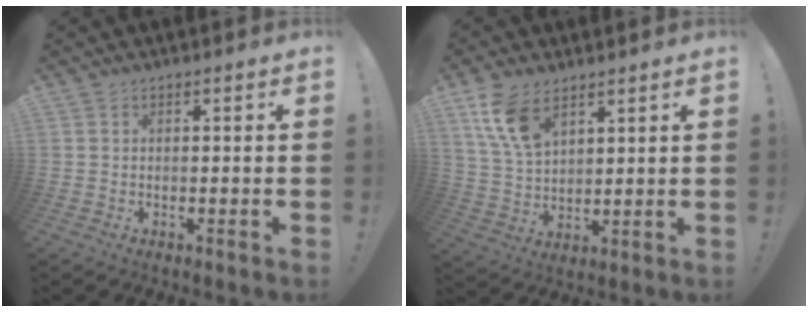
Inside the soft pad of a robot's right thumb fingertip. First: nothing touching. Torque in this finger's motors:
{"motor_torque": [0.15, 0.31, 0.84, 0.64, 0.15]}